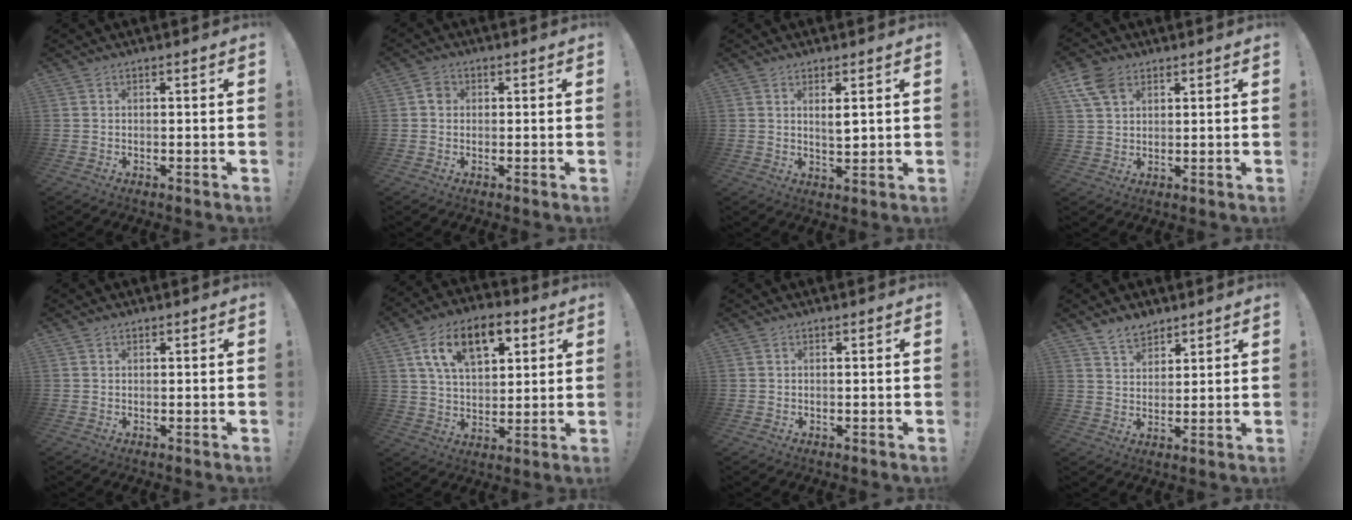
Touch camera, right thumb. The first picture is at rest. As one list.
[{"total": 3.0, "force": [0.1, 2.5, 1.6], "torque": [-0.016, 0.004, -0.001]}, {"total": 3.3, "force": [1.4, 1.1, 2.8], "torque": [-0.042, -0.011, 0.021]}, {"total": 8.1, "force": [4.2, 5.2, 4.6], "torque": [-0.089, -0.006, 0.082]}, {"total": 1.0, "force": [0.7, 0.6, 0.1], "torque": [0.006, -0.001, 0.012]}, {"total": 16.1, "force": [7.6, 9.1, 10.9], "torque": [-0.176, -0.013, 0.136]}, {"total": 1.3, "force": [0.6, 1.1, -0.1], "torque": [0.013, -0.009, 0.009]}, {"total": 7.0, "force": [5.7, 3.7, 1.5], "torque": [-0.030, -0.033, 0.110]}]